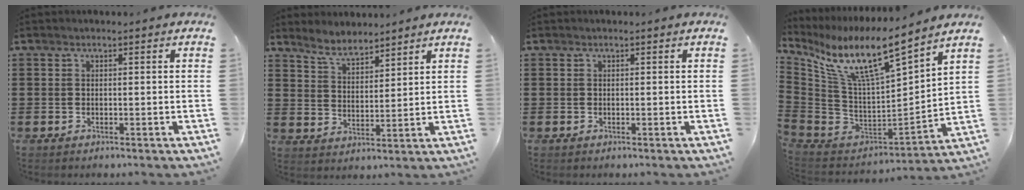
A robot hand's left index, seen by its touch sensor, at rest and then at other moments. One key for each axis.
{"total": 5.0, "fx": 4.6, "fy": 1.1, "fz": 1.4, "tx": -0.046, "ty": -0.013, "tz": 0.085}
{"total": 0.0}
{"total": 11.8, "fx": 8.0, "fy": 1.6, "fz": 8.5, "tx": -0.192, "ty": -0.057, "tz": 0.133}